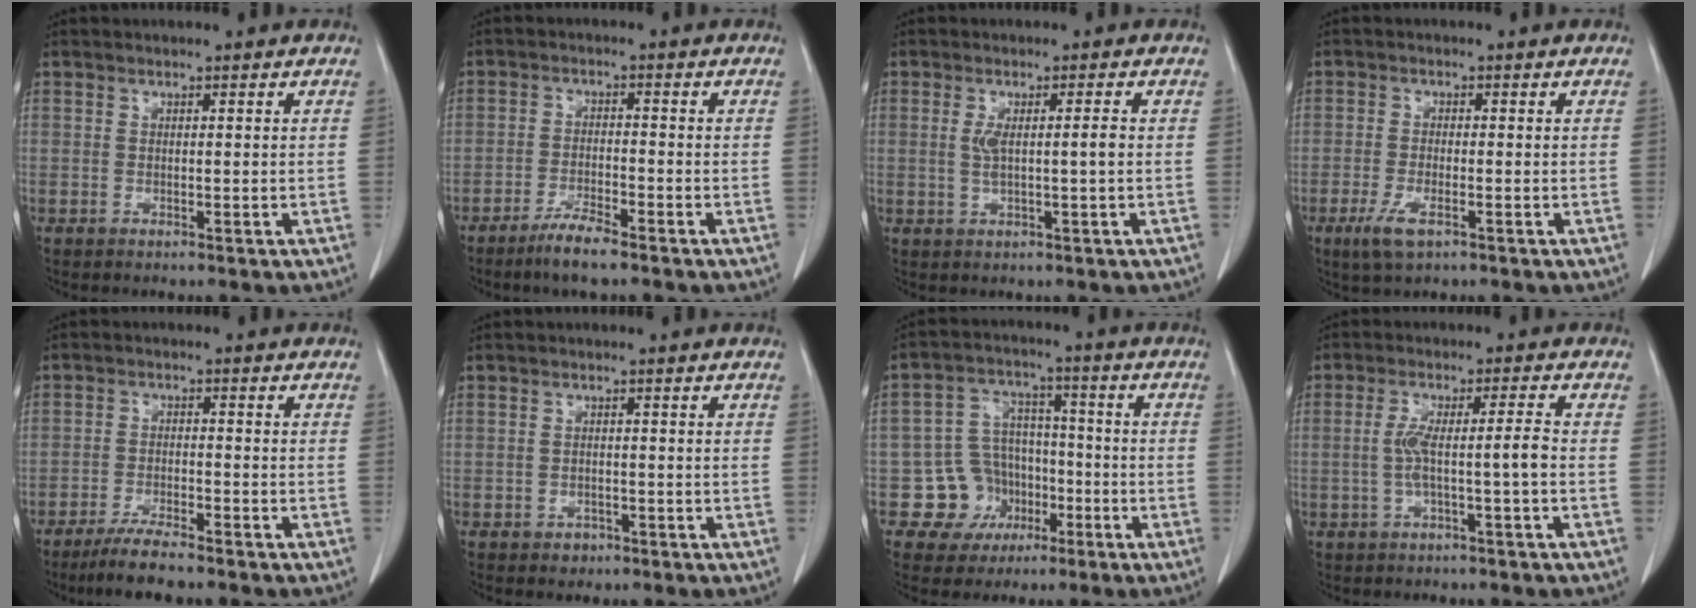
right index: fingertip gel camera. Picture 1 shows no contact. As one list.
[{"total": 4.7, "force": [-3.6, 0.1, 3.0], "torque": [-0.061, -0.009, -0.069]}, {"total": 3.4, "force": [0.1, 0.1, 3.4], "torque": [-0.068, 0.003, 0.005]}, {"total": 4.1, "force": [-2.1, 1.1, 3.3], "torque": [-0.074, -0.007, -0.035]}, {"total": 5.7, "force": [-4.7, 0.3, 3.2], "torque": [-0.059, -0.016, -0.087]}, {"total": 1.5, "force": [-0.8, 1.2, 0.4], "torque": [-0.005, 0.004, -0.007]}, {"total": 8.7, "force": [-3.3, 8.0, 1.3], "torque": [-0.011, 0.025, -0.043]}, {"total": 5.1, "force": [-1.1, -0.3, 4.9], "torque": [-0.098, 0.018, -0.016]}]